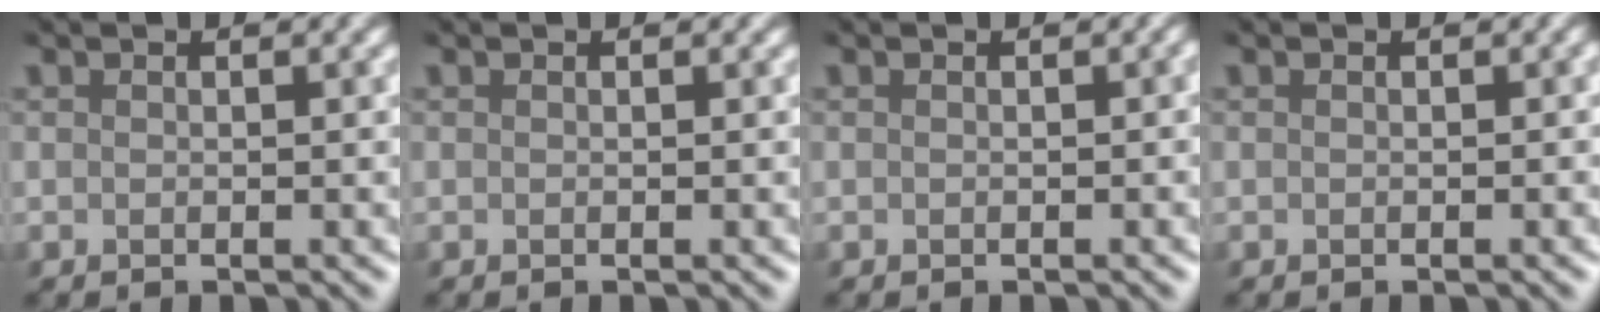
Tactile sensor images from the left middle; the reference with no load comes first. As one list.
[{"total": 0.0}, {"total": 0.8, "force": [-0.2, 0.3, 0.6], "torque": [-0.004, 0.006, -0.006]}, {"total": 0.0}]